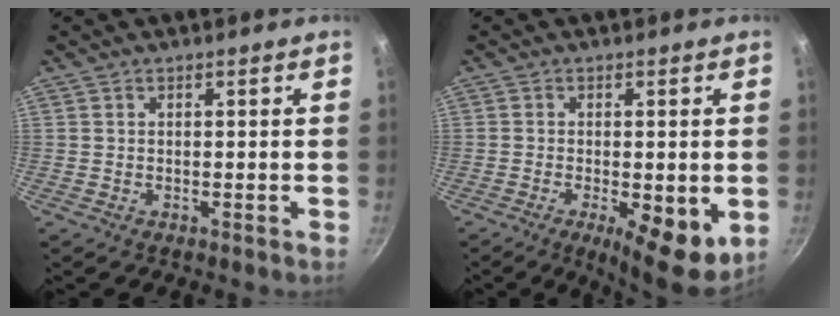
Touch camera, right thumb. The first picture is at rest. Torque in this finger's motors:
{"motor_torque": [-0.11, 0.66, -0.15, 0.04, 0.25]}